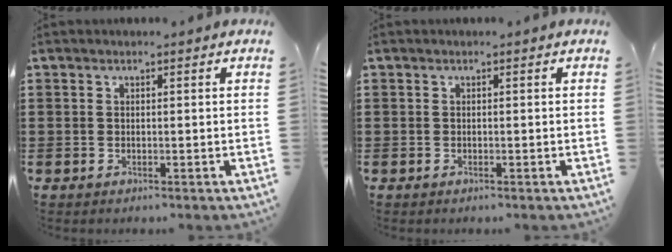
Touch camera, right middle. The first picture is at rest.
{"total": 0.0}